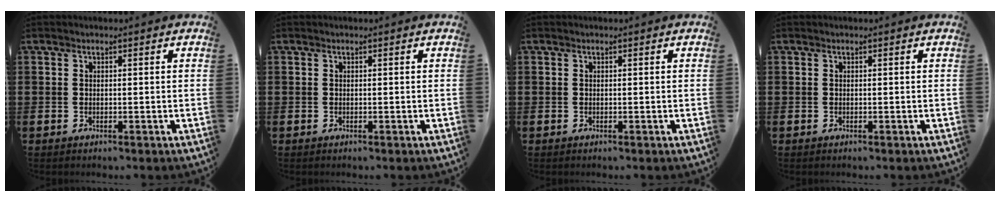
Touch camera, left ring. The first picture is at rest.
{"total": 0.0}
{"total": 0.0}
{"total": 0.0}